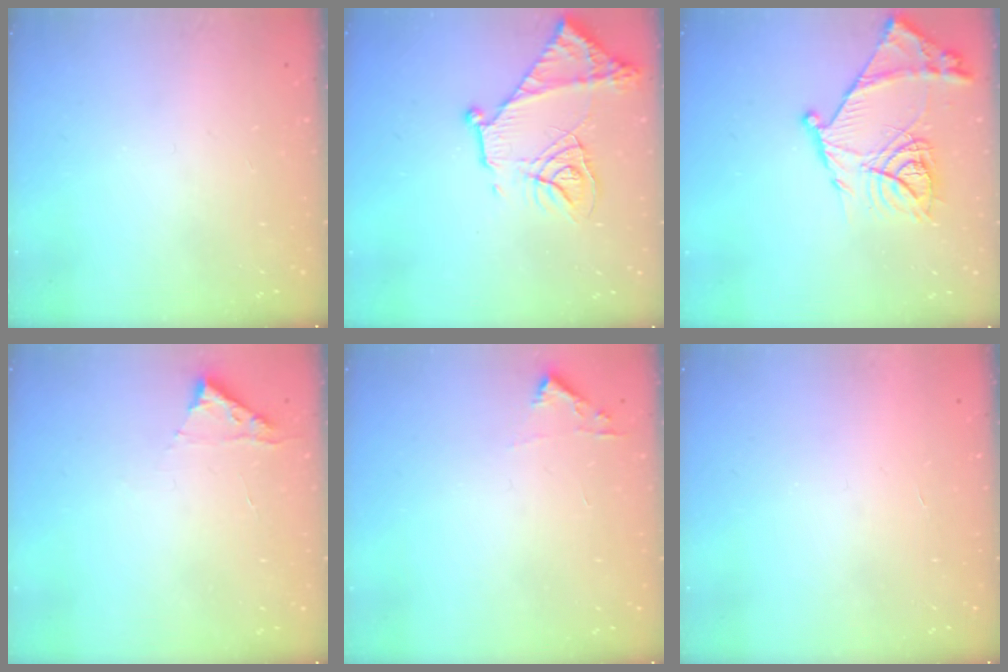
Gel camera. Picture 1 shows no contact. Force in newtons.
{"total": 18.2, "press": 18.2, "slide": 1.1}
{"total": 18.9, "press": 18.8, "slide": 1.8}
{"total": 2.8, "press": 2.8, "slide": 0.3}
{"total": 3.3, "press": 3.3, "slide": 0.4}
{"total": 1.8, "press": 1.8, "slide": 0.1}